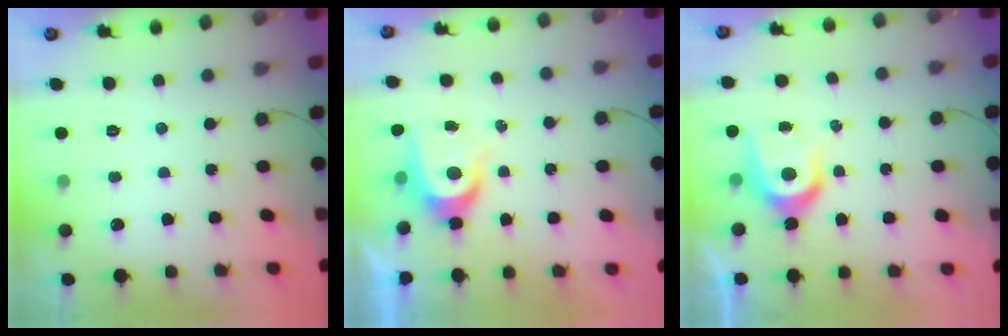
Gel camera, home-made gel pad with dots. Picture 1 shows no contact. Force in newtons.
{"total": 7.7, "press": 7.7, "slide": 0.3}
{"total": 7.5, "press": 7.5, "slide": 0.4}